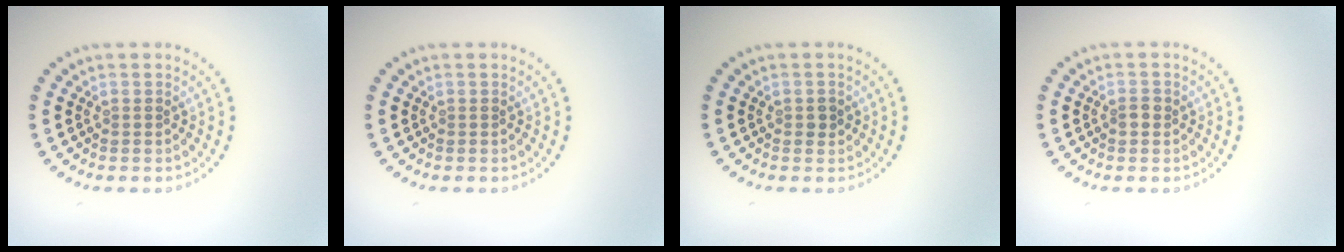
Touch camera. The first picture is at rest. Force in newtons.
{"total": 0.0}
{"total": 0.9, "press": 0.9, "slide": 0.2}
{"total": 1.1, "press": 1.1, "slide": 0.1}